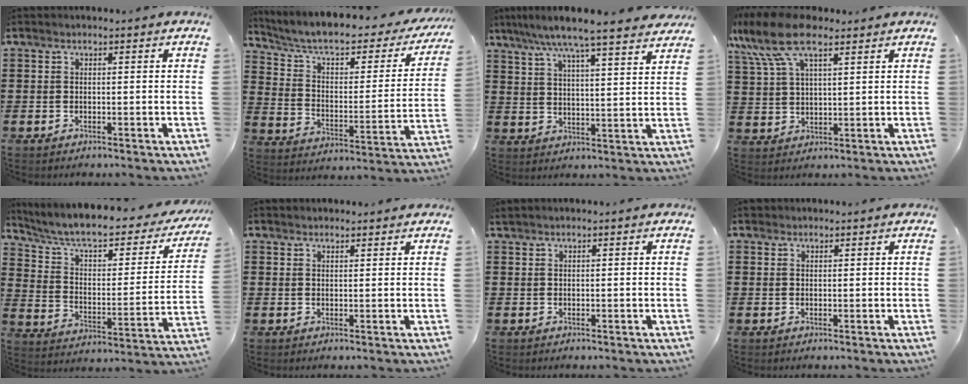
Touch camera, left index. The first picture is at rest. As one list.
[{"total": 6.7, "force": [5.0, 1.9, 4.1], "torque": [-0.100, -0.035, 0.082]}, {"total": 7.3, "force": [6.4, -0.3, 3.6], "torque": [-0.093, -0.031, 0.108]}, {"total": 11.1, "force": [6.8, 4.6, 7.5], "torque": [-0.181, -0.006, 0.122]}, {"total": 7.5, "force": [5.8, 1.8, 4.4], "torque": [-0.108, -0.038, 0.095]}, {"total": 1.2, "force": [1.2, 0.3, 0.1], "torque": [-0.003, 0.001, 0.023]}, {"total": 0.0}, {"total": 0.8, "force": [0.6, 0.5, 0.1], "torque": [-0.004, 0.004, 0.011]}]